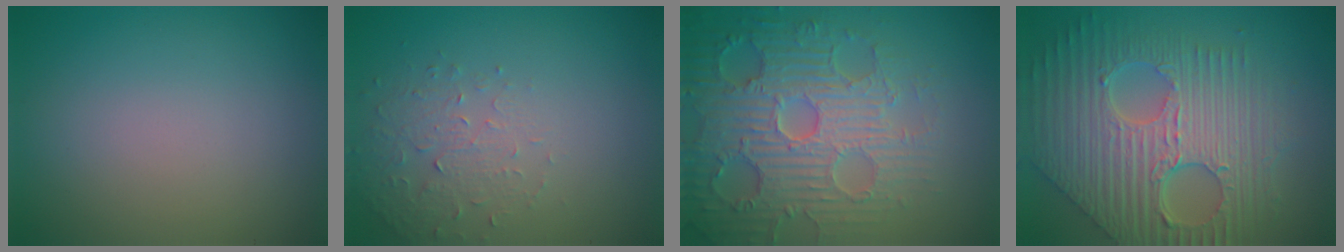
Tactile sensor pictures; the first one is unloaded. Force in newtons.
{"total": 1.6, "press": 1.1, "slide": 1.2}
{"total": 7.1, "press": 6.0, "slide": 3.9}
{"total": 10.3, "press": 7.1, "slide": 7.5}